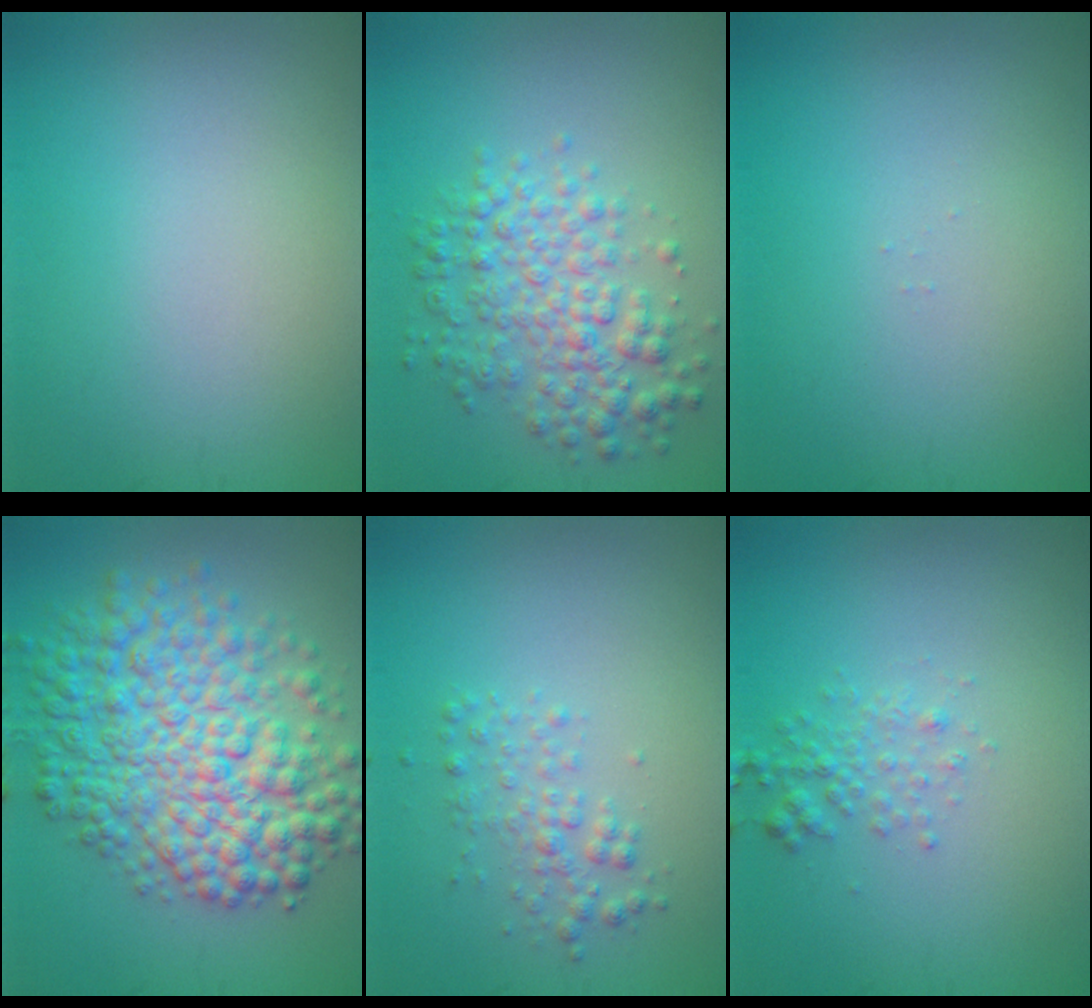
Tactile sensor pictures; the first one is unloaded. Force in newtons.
{"total": 4.9, "press": 4.9, "slide": 0.1}
{"total": 0.0}
{"total": 9.8, "press": 9.8, "slide": 0.1}
{"total": 2.0, "press": 2.0, "slide": 0.1}
{"total": 1.8, "press": 1.8, "slide": 0.1}